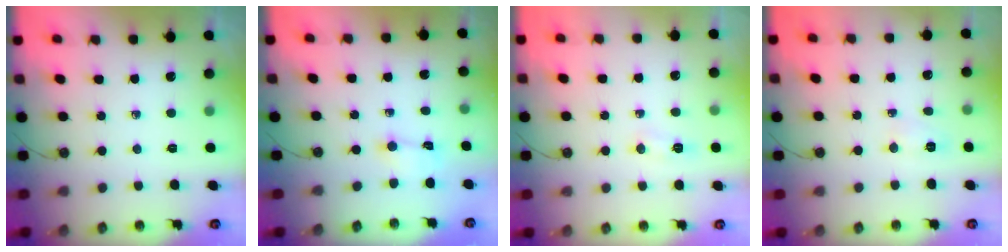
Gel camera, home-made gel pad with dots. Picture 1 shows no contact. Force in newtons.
{"total": 1.5, "press": 1.4, "slide": 0.6}
{"total": 5.8, "press": 5.7, "slide": 0.9}
{"total": 4.1, "press": 4.0, "slide": 0.5}